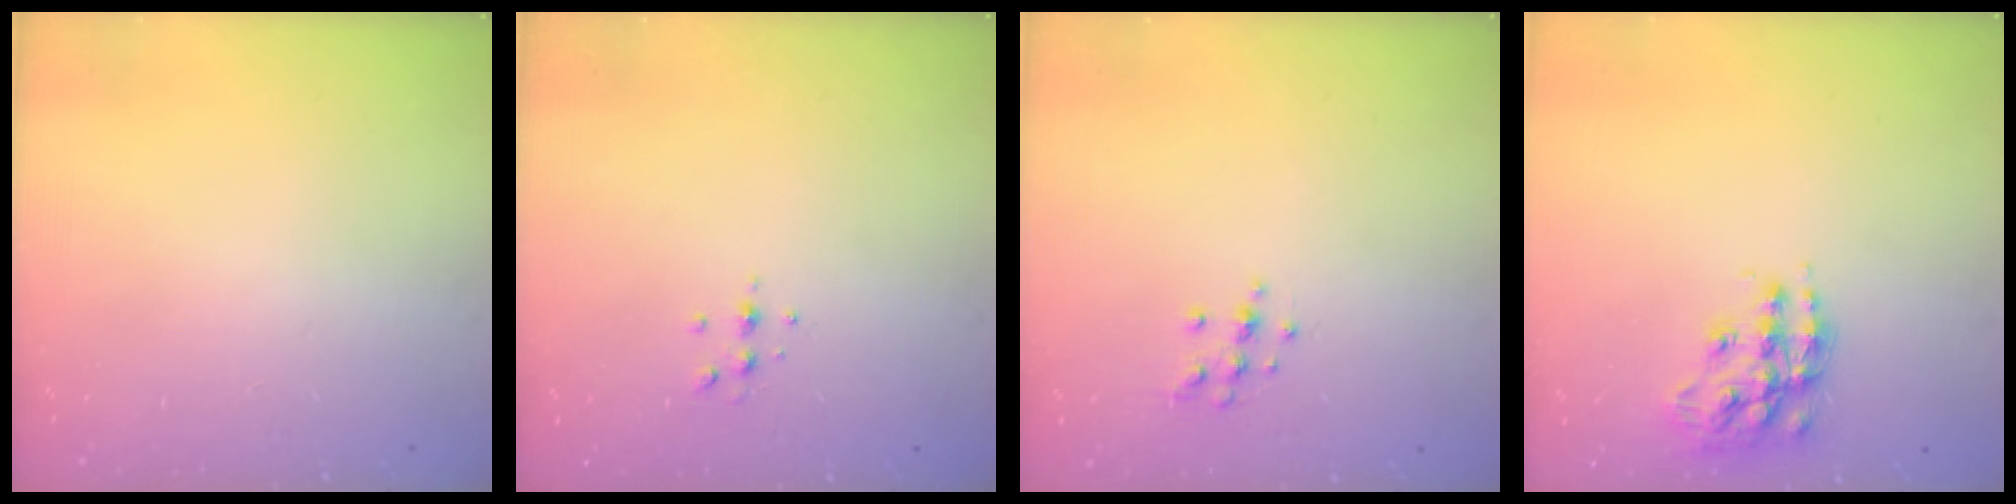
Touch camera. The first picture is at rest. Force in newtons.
{"total": 4.3, "press": 4.2, "slide": 1.1}
{"total": 9.0, "press": 8.9, "slide": 0.8}
{"total": 15.6, "press": 15.6, "slide": 0.9}